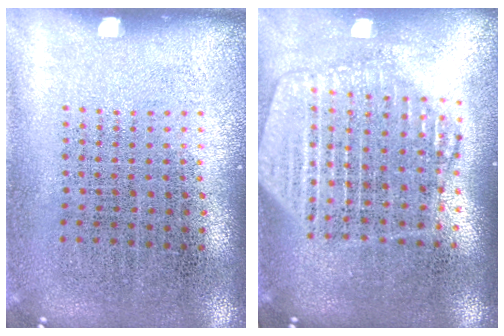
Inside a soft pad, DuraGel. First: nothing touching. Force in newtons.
{"total": 2.3, "press": 2.1, "slide": 1.1}